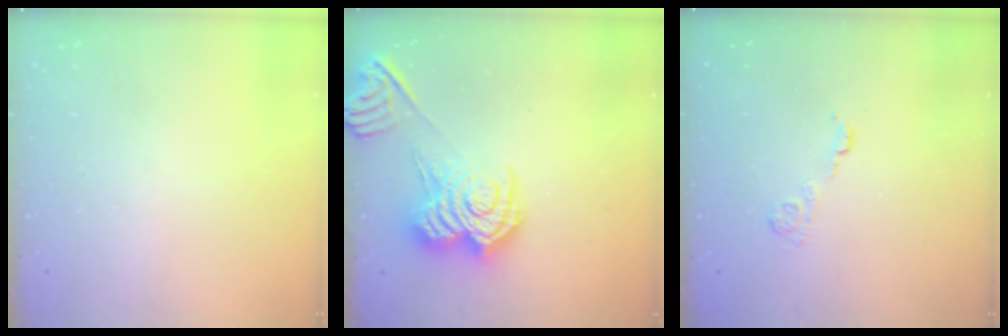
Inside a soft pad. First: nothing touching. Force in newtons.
{"total": 12.7, "press": 12.6, "slide": 0.7}
{"total": 3.6, "press": 3.4, "slide": 1.2}